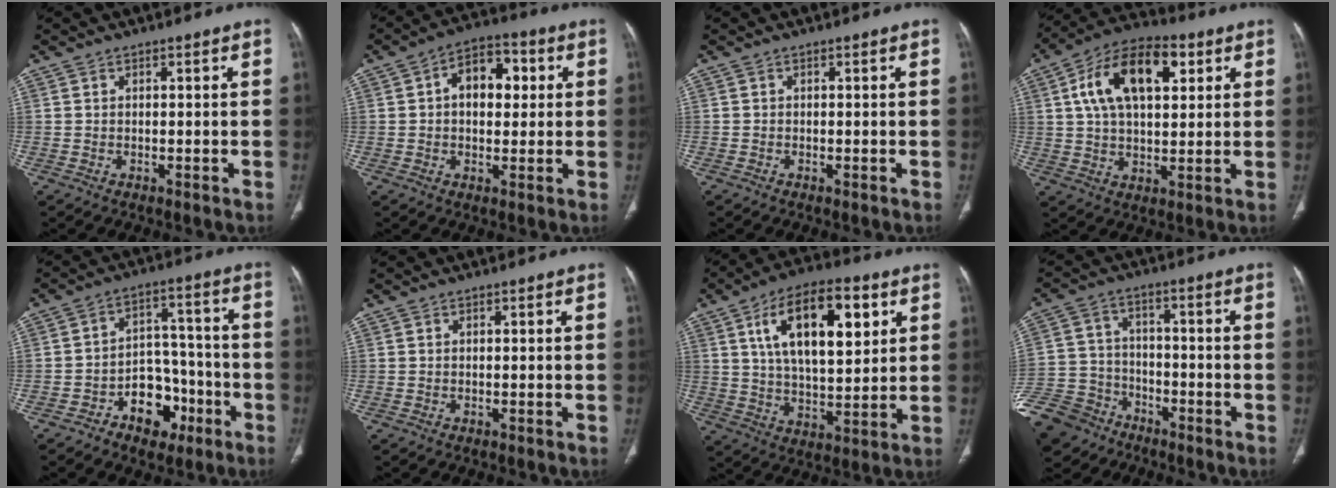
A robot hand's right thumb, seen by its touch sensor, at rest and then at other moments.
{"total": 10.0, "force": [1.9, 6.4, 7.4], "torque": [-0.083, 0.018, 0.025]}
{"total": 0.0}
{"total": 17.0, "force": [5.5, 9.1, 13.2], "torque": [-0.207, 0.012, 0.089]}
{"total": 10.0, "force": [-5.1, 7.0, 5.1], "torque": [-0.030, 0.058, -0.077]}
{"total": 0.0}
{"total": 19.0, "force": [6.9, 8.7, 15.3], "torque": [-0.225, -0.015, 0.118]}
{"total": 16.4, "force": [-11.1, 10.9, 5.1], "torque": [-0.126, 0.045, -0.201]}